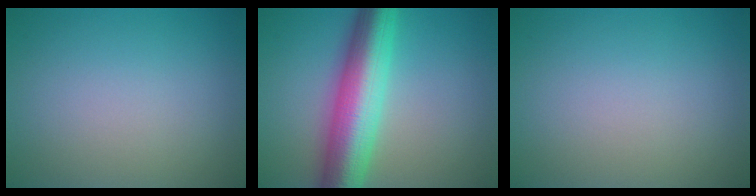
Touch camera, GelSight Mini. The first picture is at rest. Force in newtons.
{"total": 9.5, "press": 9.5, "slide": 0.1}
{"total": 0.0}